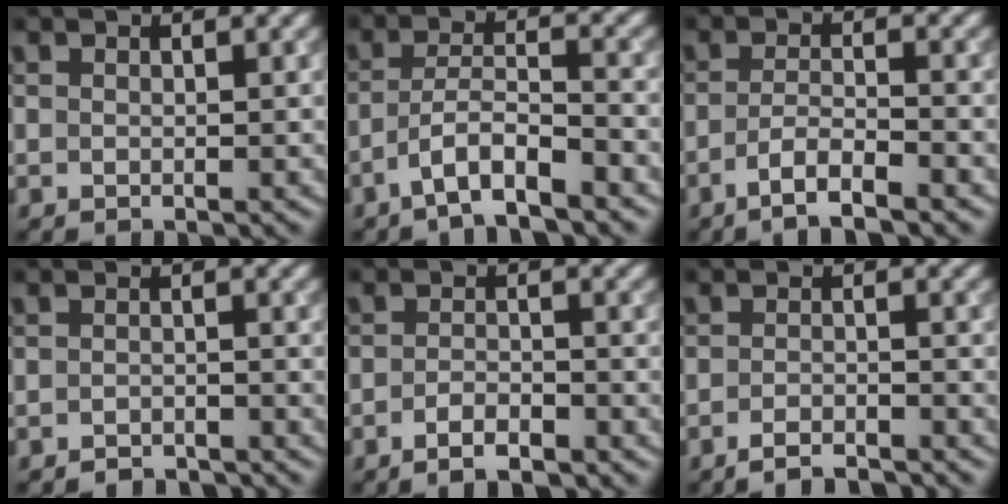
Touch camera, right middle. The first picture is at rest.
{"total": 4.7, "force": [-3.1, 0.8, 3.5], "torque": [-0.061, 0.004, -0.062]}
{"total": 3.5, "force": [-2.2, 0.7, 2.7], "torque": [-0.049, 0.001, -0.048]}
{"total": 2.4, "force": [-2.3, 0.5, 0.4], "torque": [0.002, 0.003, -0.034]}
{"total": 2.7, "force": [-1.9, 0.8, 1.7], "torque": [-0.029, 0.002, -0.035]}
{"total": 3.1, "force": [-2.8, 0.5, 1.3], "torque": [-0.011, 0.003, -0.045]}